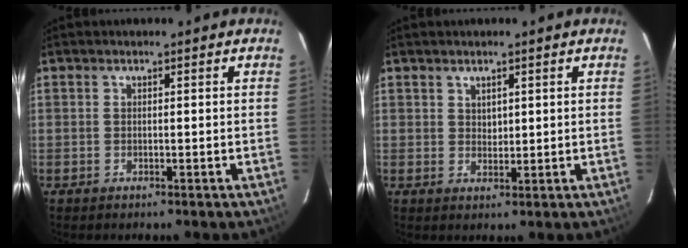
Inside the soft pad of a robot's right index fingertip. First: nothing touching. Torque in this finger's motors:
{"motor_torque": [-0.08, 0.01, -0.01, 0.00]}